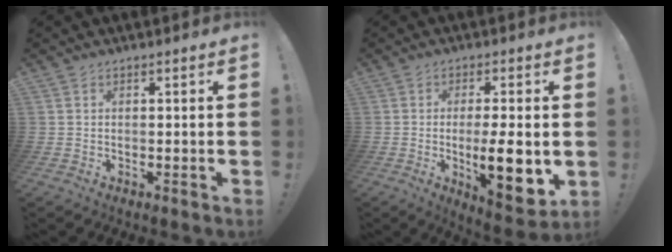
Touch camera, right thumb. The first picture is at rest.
{"total": 12.4, "force": [-1.7, 3.2, 11.8], "torque": [-0.188, -0.011, -0.026]}